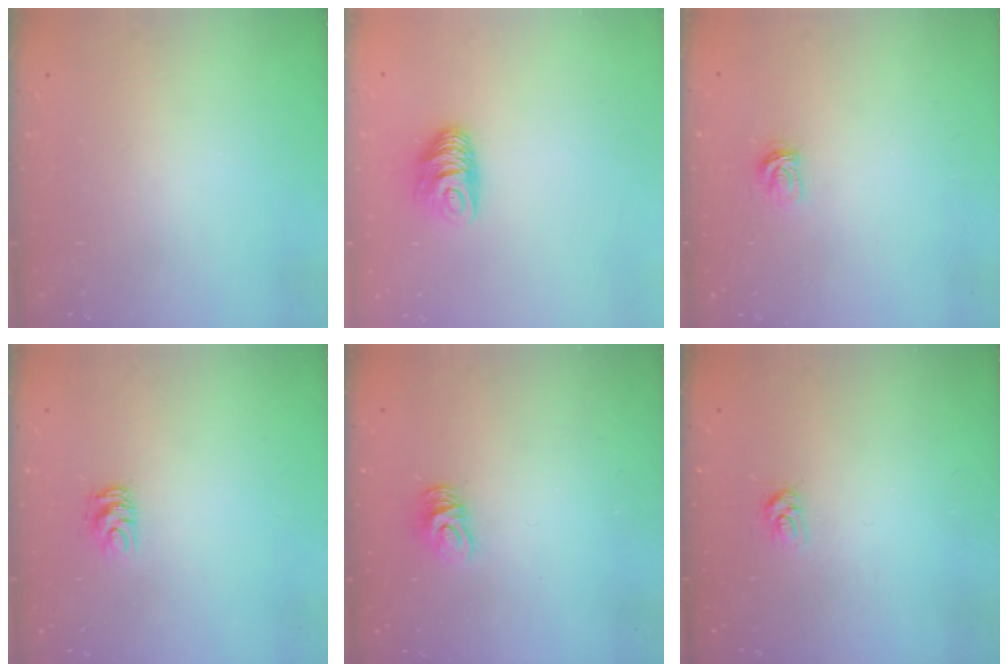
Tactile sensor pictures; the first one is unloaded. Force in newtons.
{"total": 7.5, "press": 7.4, "slide": 0.6}
{"total": 3.5, "press": 3.5, "slide": 0.4}
{"total": 6.1, "press": 6.0, "slide": 0.8}
{"total": 6.3, "press": 6.3, "slide": 0.2}
{"total": 4.3, "press": 4.2, "slide": 0.5}